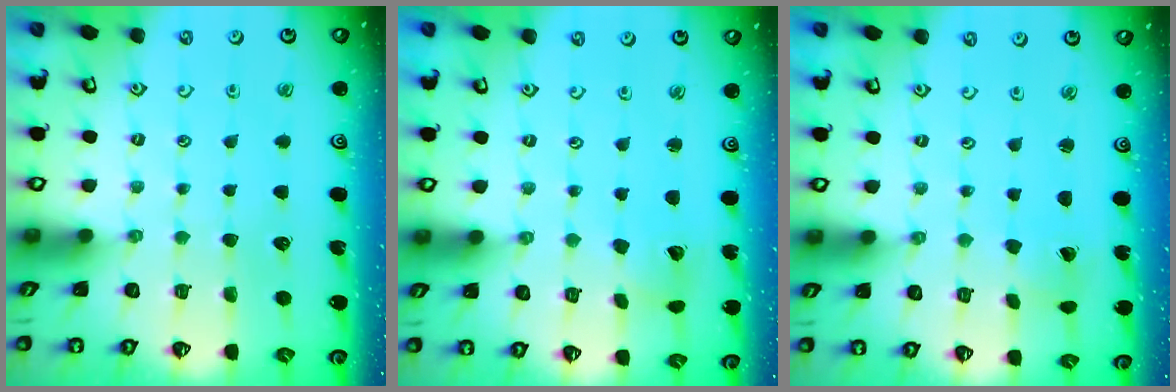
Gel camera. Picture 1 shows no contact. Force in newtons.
{"total": 2.5, "press": 2.5, "slide": 0.4}
{"total": 0.8, "press": 0.8, "slide": 0.0}